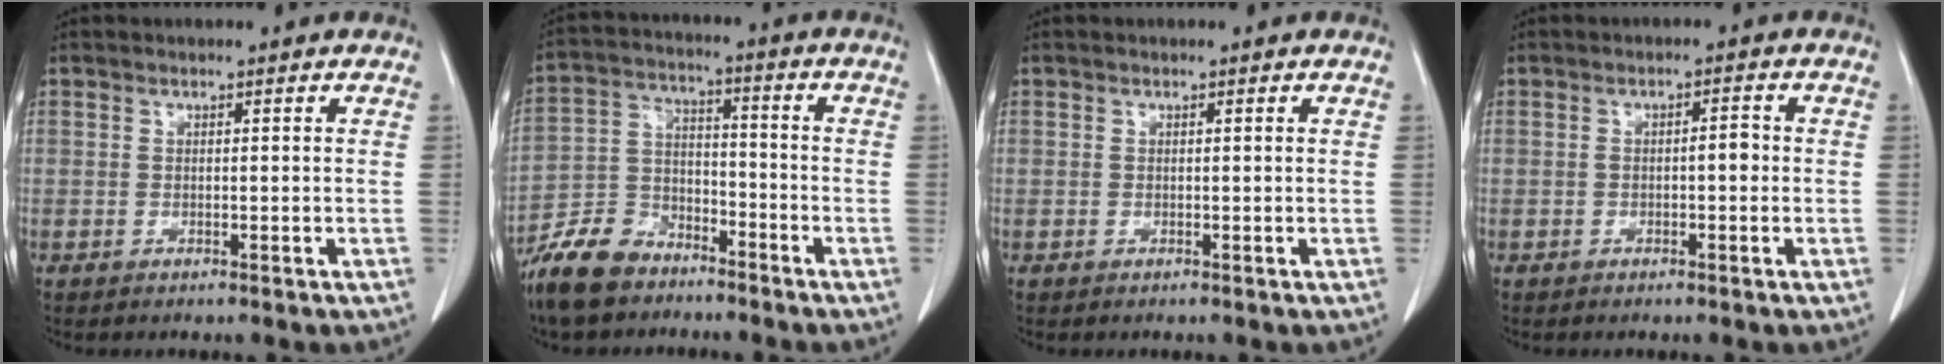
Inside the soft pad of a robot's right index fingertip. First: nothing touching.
{"total": 10.1, "force": [-8.0, 5.0, 3.6], "torque": [-0.081, 0.005, -0.155]}
{"total": 0.0}
{"total": 1.9, "force": [-0.3, 0.6, 1.8], "torque": [-0.024, 0.005, -0.007]}